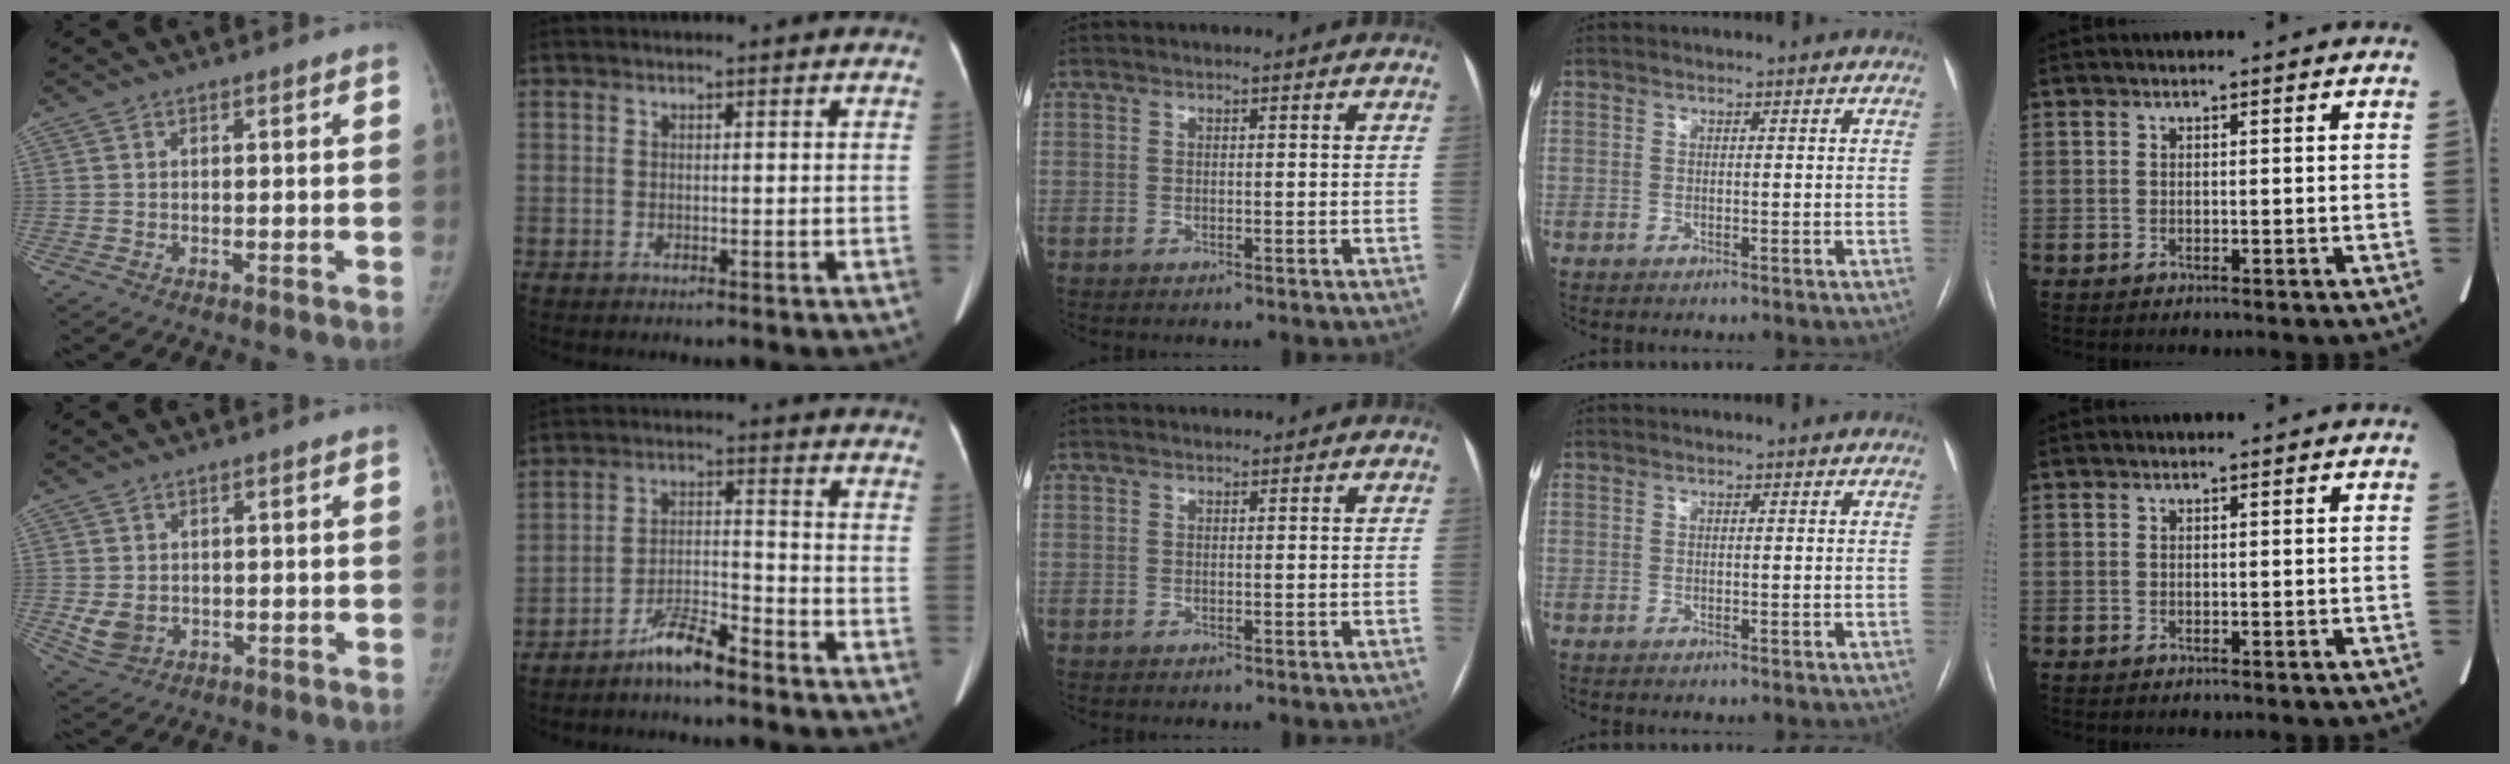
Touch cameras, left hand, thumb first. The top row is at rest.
{"thumb": {"total": 4.5, "force": [-0.3, 3.7, 2.6], "torque": [-0.043, -0.008, 0.008]}, "index": {"total": 6.3, "force": [-5.3, 0.6, 3.3], "torque": [-0.065, -0.008, -0.102]}, "middle": {"total": 1.6, "force": [1.5, 0.3, 0.4], "torque": [-0.009, 0.025, 0.026]}}